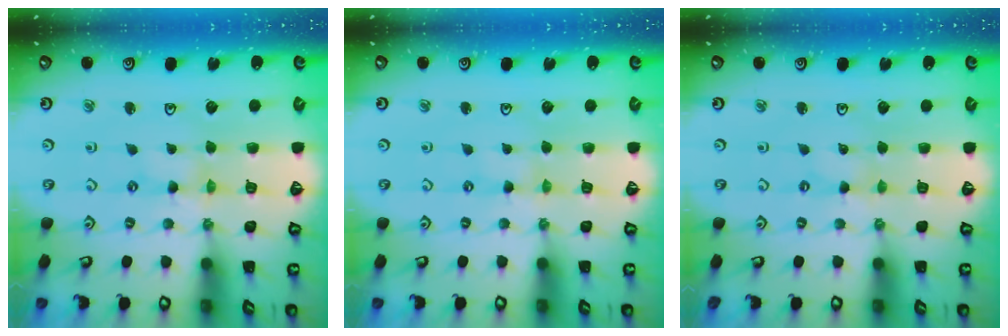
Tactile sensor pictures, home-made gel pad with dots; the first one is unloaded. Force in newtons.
{"total": 1.1, "press": 1.1, "slide": 0.2}
{"total": 0.0}